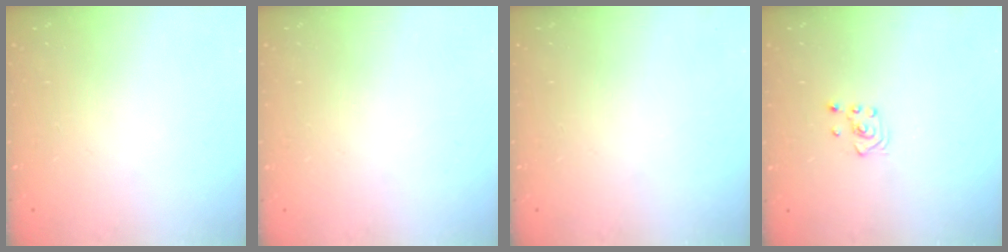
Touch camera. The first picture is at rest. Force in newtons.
{"total": 0.0}
{"total": 0.0}
{"total": 2.8, "press": 2.6, "slide": 1.0}